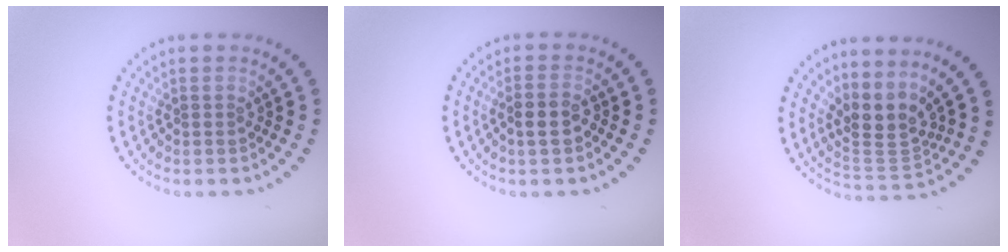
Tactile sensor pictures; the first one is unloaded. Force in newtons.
{"total": 1.7, "press": 1.6, "slide": 0.5}
{"total": 3.3, "press": 2.6, "slide": 2.1}